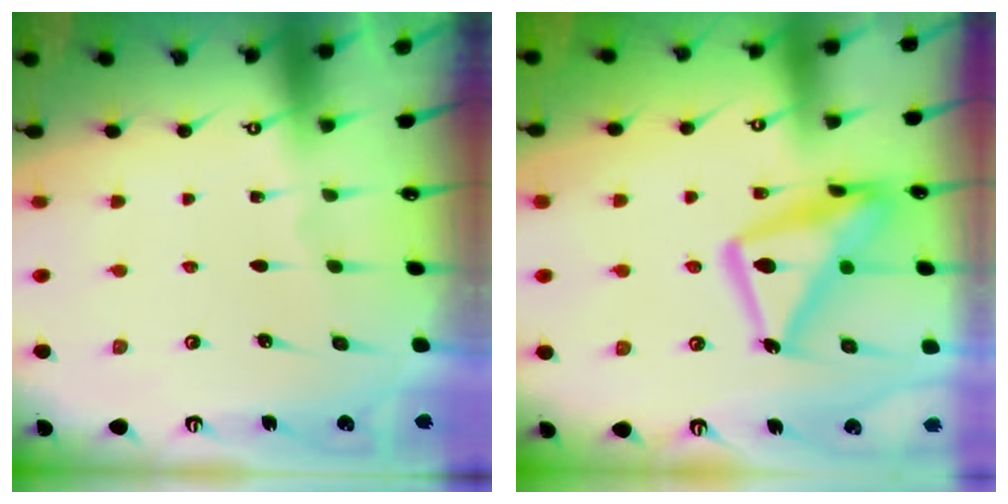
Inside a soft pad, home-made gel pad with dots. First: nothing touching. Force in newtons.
{"total": 17.9, "press": 17.9, "slide": 1.5}